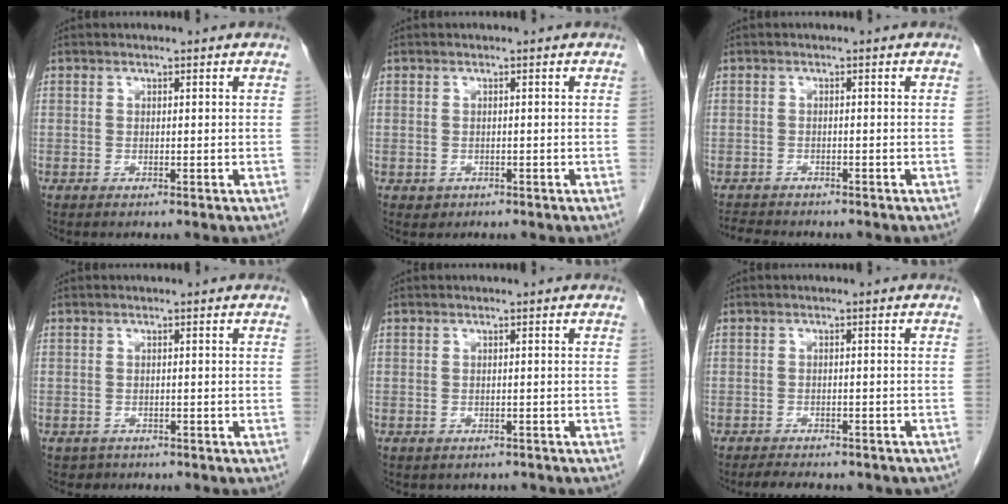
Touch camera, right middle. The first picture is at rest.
{"total": 0.8, "force": [-0.3, 0.7, 0.1], "torque": [-0.006, 0.001, 0.000]}
{"total": 3.9, "force": [-3.6, 0.9, 1.0], "torque": [-0.018, -0.012, -0.057]}
{"total": 1.7, "force": [-1.3, 1.1, -0.2], "torque": [-0.010, 0.002, -0.019]}
{"total": 2.3, "force": [-2.0, 1.2, 0.2], "torque": [-0.007, 0.000, -0.024]}
{"total": 10.0, "force": [-8.6, 3.1, 4.1], "torque": [-0.062, 0.000, -0.094]}